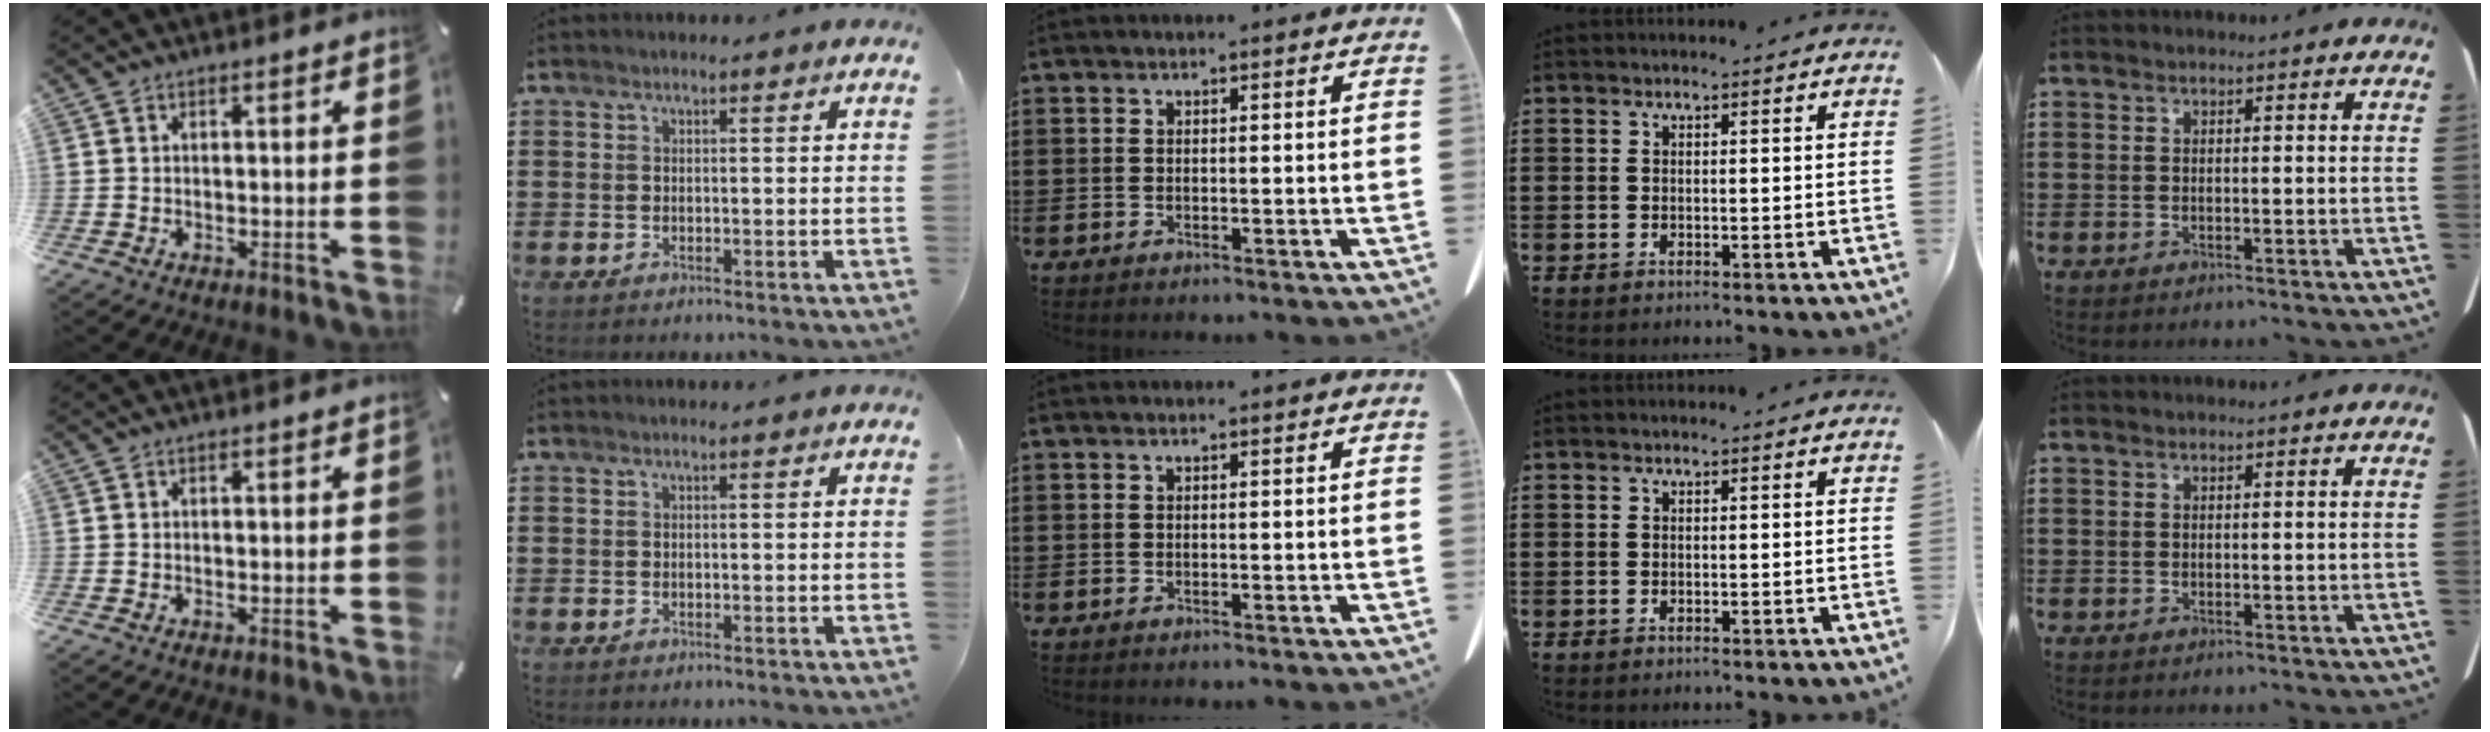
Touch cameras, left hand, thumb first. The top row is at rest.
{}